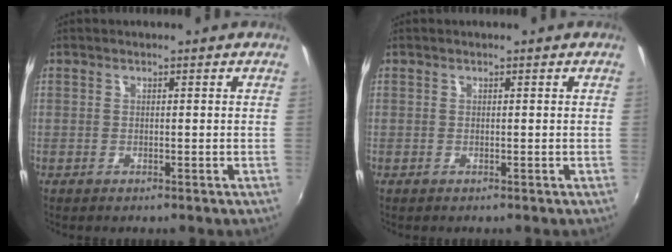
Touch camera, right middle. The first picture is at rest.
{"total": 0.0}